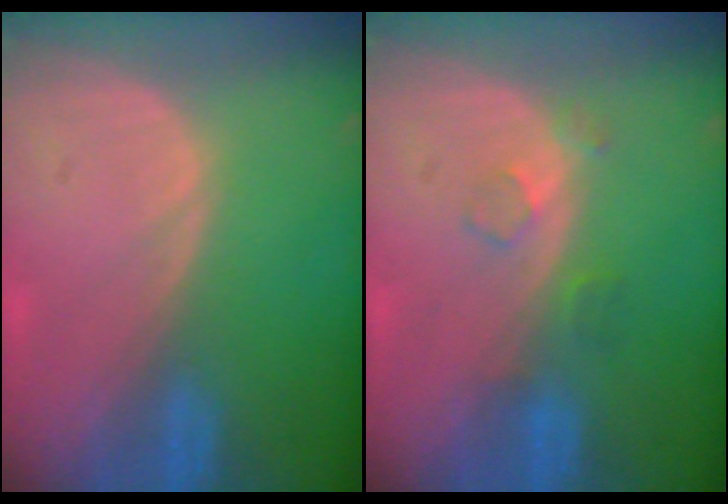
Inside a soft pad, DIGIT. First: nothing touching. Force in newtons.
{"total": 2.5, "press": 2.5, "slide": 0.3}